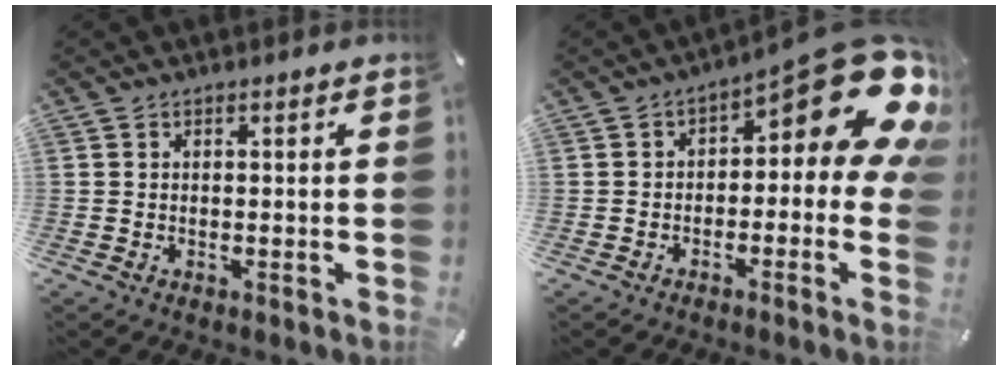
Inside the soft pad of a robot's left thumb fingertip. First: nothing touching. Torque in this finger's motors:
{"motor_torque": [0.70, 0.58, 0.34, 0.10, 0.18]}